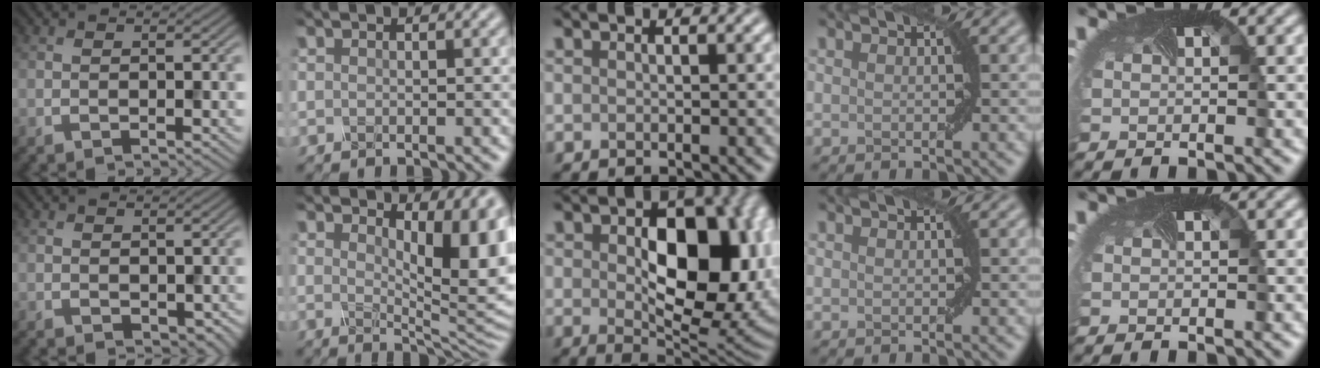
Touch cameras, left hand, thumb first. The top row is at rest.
{"thumb": {"total": 1.3, "force": [0.3, 1.0, 0.9], "torque": [-0.018, -0.008, 0.011]}, "index": {"total": 9.1, "force": [2.5, 3.1, 8.2], "torque": [-0.098, -0.015, 0.044]}, "middle": {"total": 12.2, "force": [0.7, 7.2, 9.9], "torque": [-0.136, -0.012, 0.020]}}